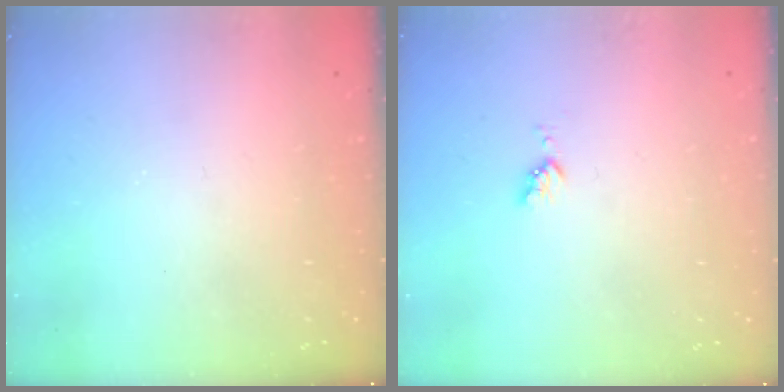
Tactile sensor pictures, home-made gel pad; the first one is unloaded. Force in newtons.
{"total": 3.4, "press": 3.4, "slide": 0.6}